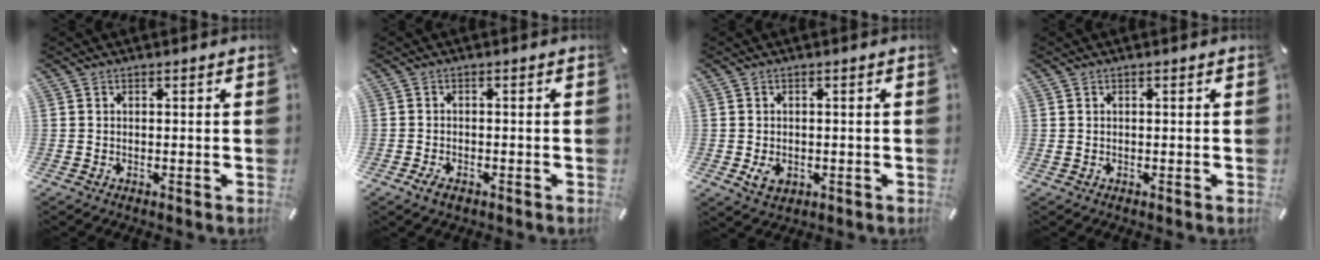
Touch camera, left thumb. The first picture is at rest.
{"total": 2.3, "force": [-1.3, 1.3, 1.5], "torque": [-0.033, 0.001, -0.026]}
{"total": 3.5, "force": [-0.7, 2.7, 2.1], "torque": [-0.042, -0.004, -0.014]}
{"total": 0.0}